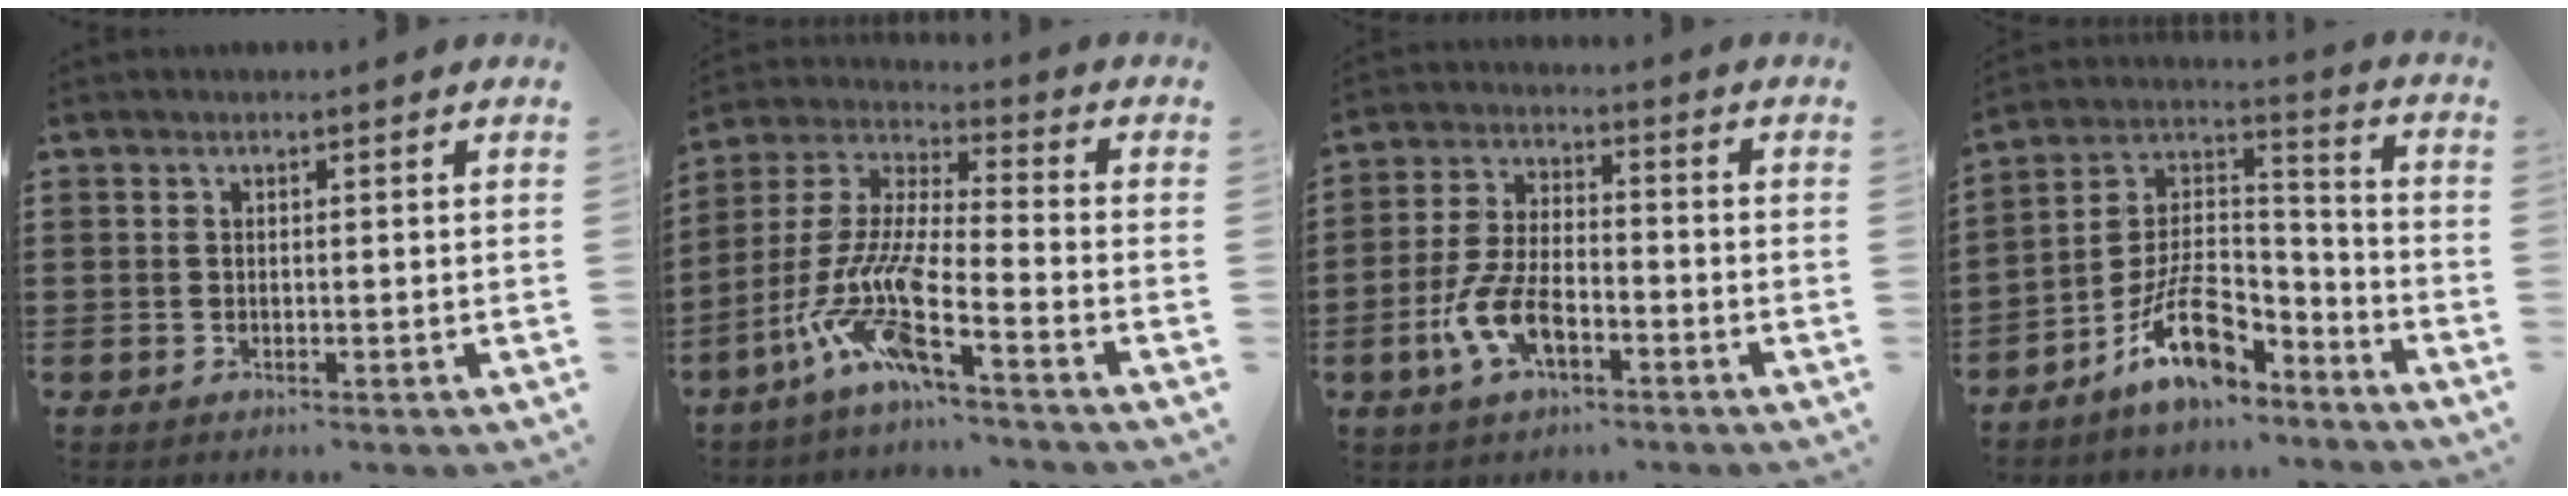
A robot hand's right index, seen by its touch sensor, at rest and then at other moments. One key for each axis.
{"total": 10.9, "fx": -7.3, "fy": 0.8, "fz": 8.0, "tx": -0.207, "ty": -0.031, "tz": -0.158}
{"total": 8.2, "fx": -3.6, "fy": 3.7, "fz": 6.4, "tx": -0.153, "ty": -0.006, "tz": -0.072}
{"total": 11.7, "fx": -7.7, "fy": 5.1, "fz": 7.2, "tx": -0.139, "ty": 0.026, "tz": -0.144}